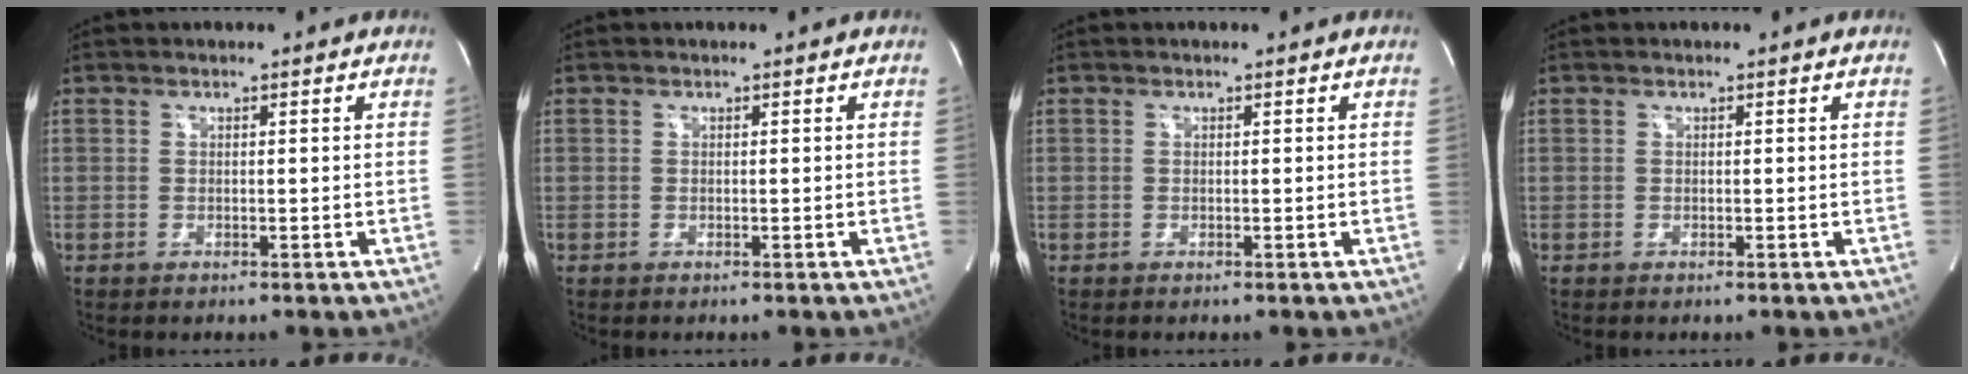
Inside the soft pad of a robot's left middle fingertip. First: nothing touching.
{"total": 0.0}
{"total": 0.0}
{"total": 0.0}